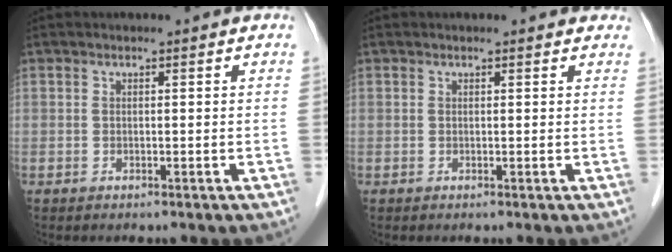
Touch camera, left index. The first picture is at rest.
{"total": 2.4, "force": [2.1, 1.0, 0.7], "torque": [-0.005, 0.006, 0.012]}